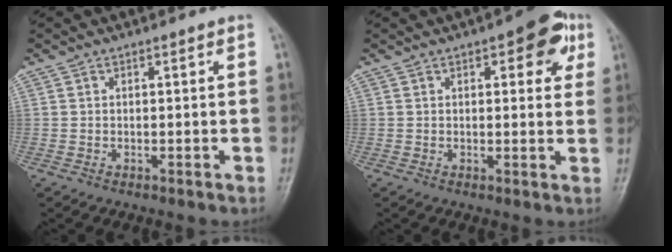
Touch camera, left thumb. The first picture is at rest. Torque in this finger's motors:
{"motor_torque": [1.02, 0.93, 0.79, -0.45, 0.01]}